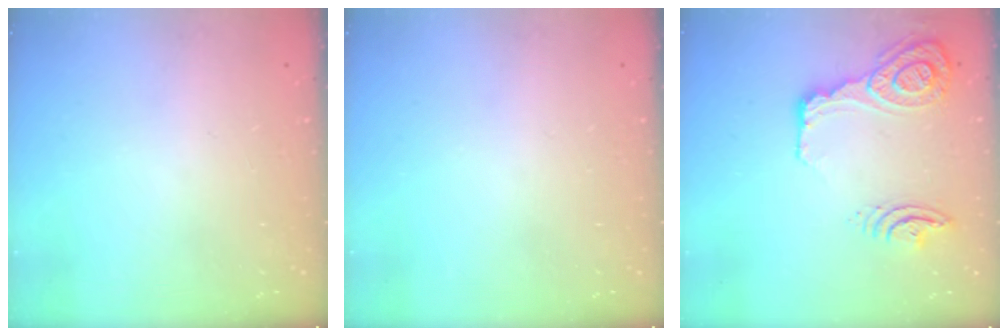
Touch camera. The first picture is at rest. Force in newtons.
{"total": 0.0}
{"total": 17.7, "press": 17.1, "slide": 4.4}